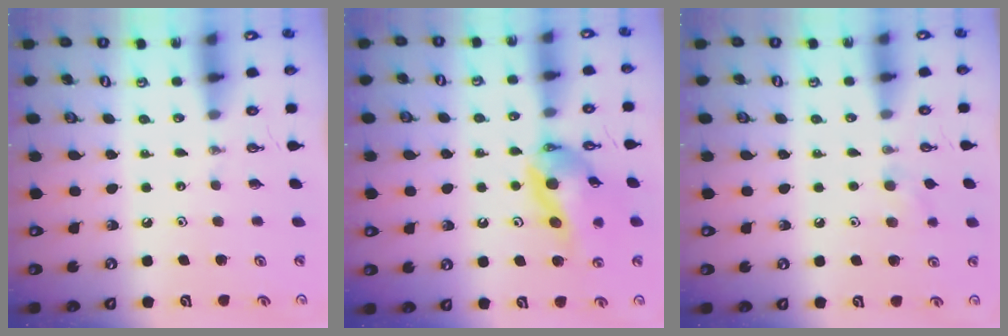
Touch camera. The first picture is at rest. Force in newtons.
{"total": 13.3, "press": 13.2, "slide": 1.7}
{"total": 5.3, "press": 5.2, "slide": 1.1}